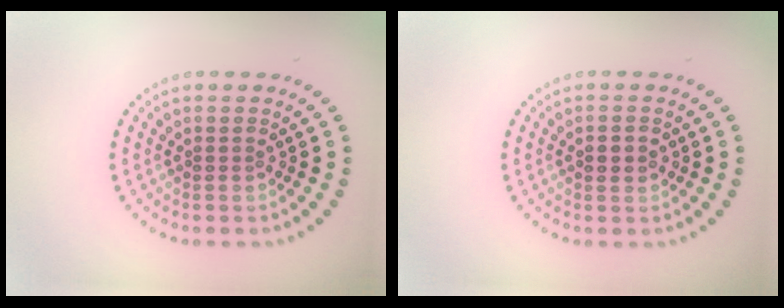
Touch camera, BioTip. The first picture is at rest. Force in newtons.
{"total": 2.1, "press": 2.1, "slide": 0.1}